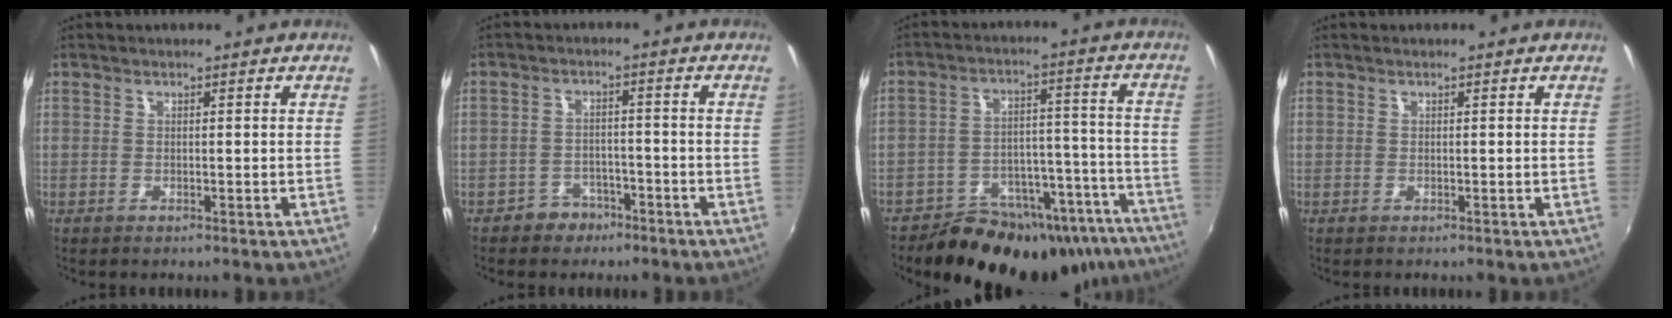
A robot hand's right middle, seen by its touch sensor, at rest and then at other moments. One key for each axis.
{"total": 4.6, "fx": -3.4, "fy": 3.1, "fz": 0.6, "tx": -0.022, "ty": 0.011, "tz": -0.050}
{"total": 25.2, "fx": -19.7, "fy": 12.0, "fz": 10.3, "tx": -0.163, "ty": 0.038, "tz": -0.238}
{"total": 0.0}